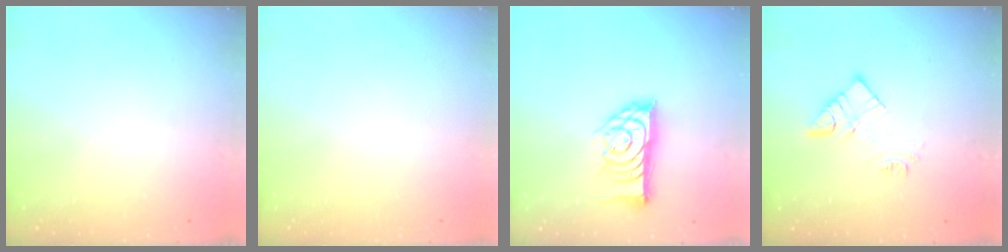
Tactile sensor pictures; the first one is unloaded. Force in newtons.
{"total": 1.7, "press": 1.7, "slide": 0.1}
{"total": 15.6, "press": 15.6, "slide": 0.3}
{"total": 9.7, "press": 9.6, "slide": 0.6}